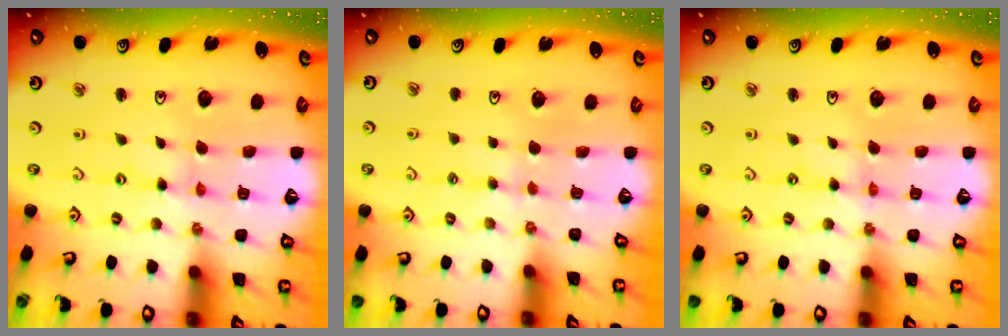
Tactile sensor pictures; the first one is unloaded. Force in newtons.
{"total": 1.9, "press": 1.9, "slide": 0.4}
{"total": 0.0}